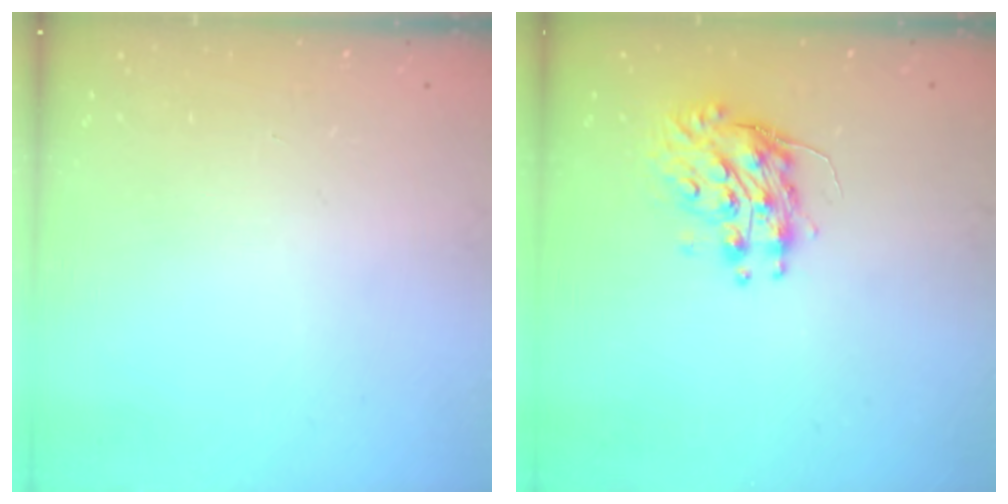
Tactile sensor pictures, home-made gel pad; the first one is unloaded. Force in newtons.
{"total": 9.0, "press": 9.0, "slide": 0.3}